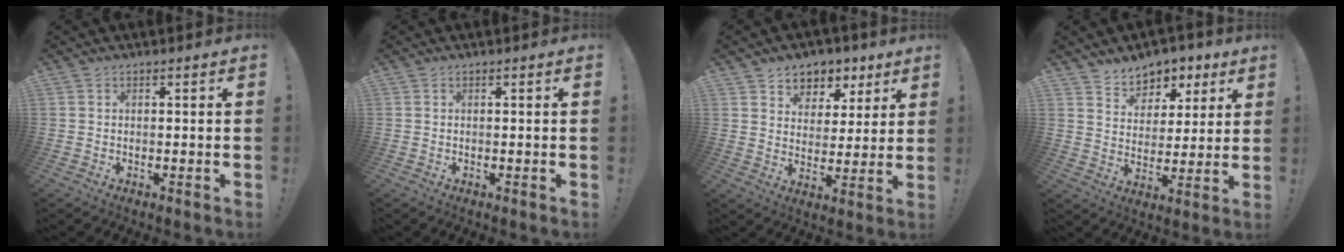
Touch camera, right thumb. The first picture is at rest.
{"total": 0.0}
{"total": 7.2, "force": [4.2, 5.7, 0.9], "torque": [-0.007, -0.033, 0.084]}
{"total": 7.7, "force": [5.4, 5.4, 0.8], "torque": [-0.011, -0.046, 0.106]}